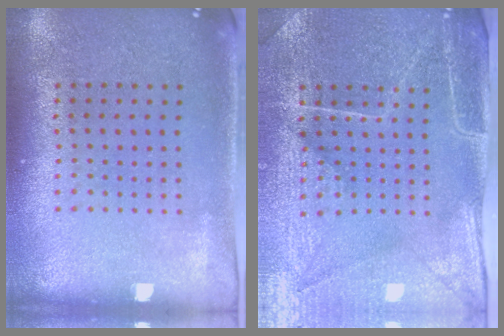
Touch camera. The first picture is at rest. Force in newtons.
{"total": 4.5, "press": 4.1, "slide": 1.9}